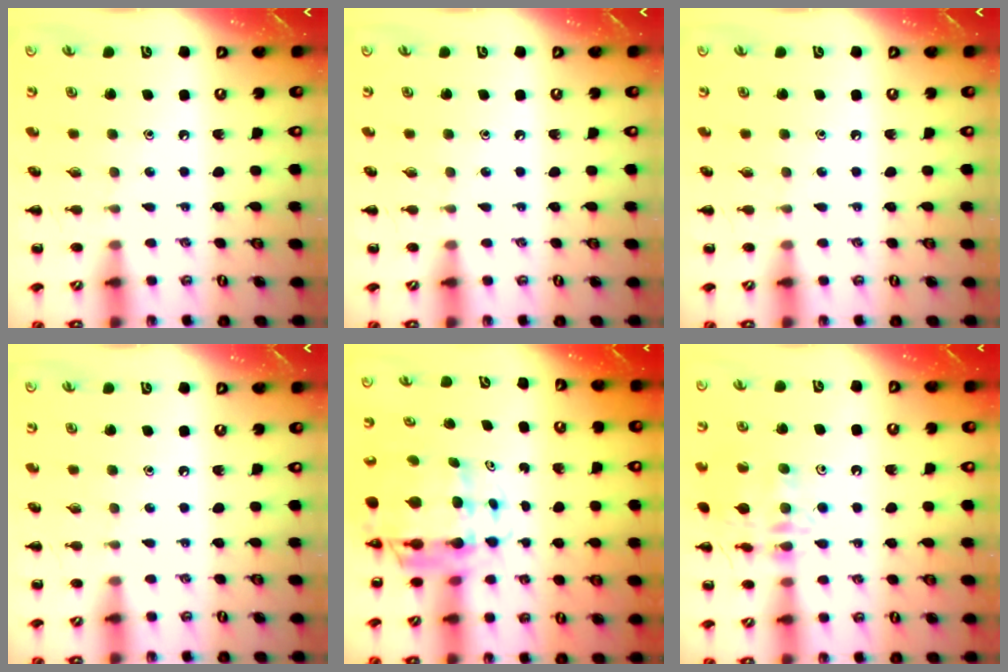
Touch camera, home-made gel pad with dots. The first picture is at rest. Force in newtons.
{"total": 0.0}
{"total": 0.0}
{"total": 0.0}
{"total": 9.5, "press": 9.1, "slide": 2.8}
{"total": 14.0, "press": 13.9, "slide": 1.3}